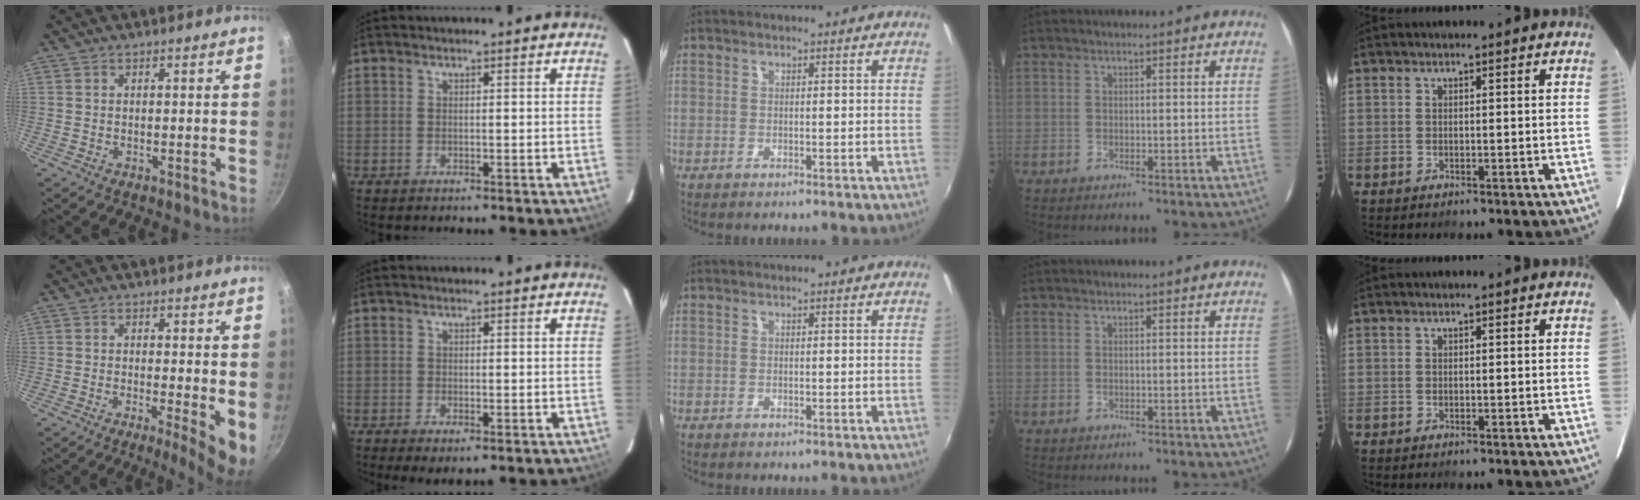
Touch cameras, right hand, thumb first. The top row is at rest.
{"thumb": {"total": 6.2, "force": [-0.6, 1.2, 6.1], "torque": [-0.080, -0.015, -0.008]}, "index": {"total": 3.4, "force": [-2.0, 1.3, 2.5], "torque": [-0.051, -0.015, -0.029]}}